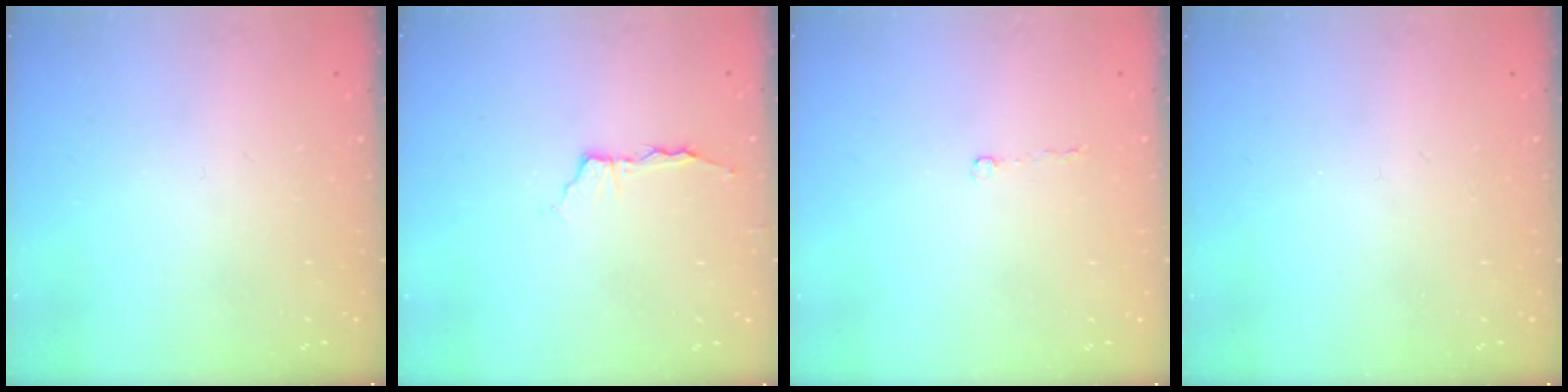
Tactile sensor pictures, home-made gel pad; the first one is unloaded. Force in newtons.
{"total": 3.5, "press": 3.5, "slide": 0.5}
{"total": 2.6, "press": 2.5, "slide": 0.5}
{"total": 0.0}